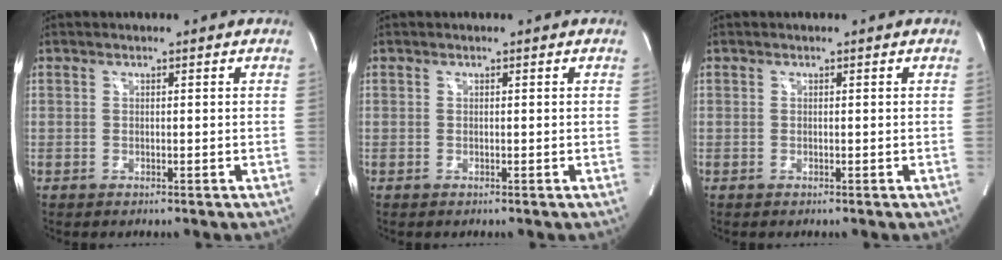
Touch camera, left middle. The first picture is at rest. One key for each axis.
{"total": 0.0}
{"total": 0.0}